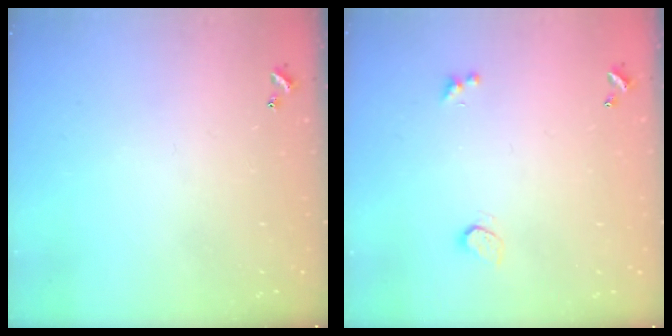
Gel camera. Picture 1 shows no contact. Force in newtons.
{"total": 0.9, "press": 0.8, "slide": 0.4}